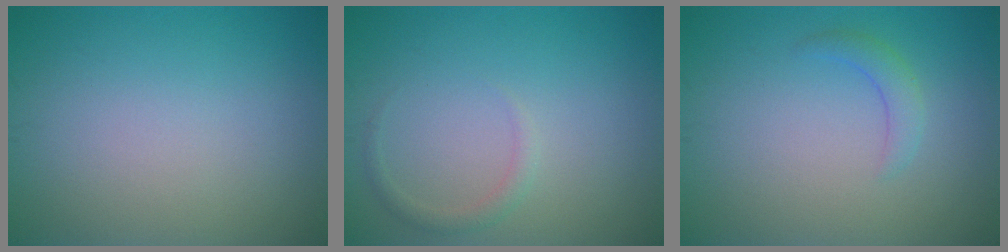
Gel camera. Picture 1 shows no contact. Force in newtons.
{"total": 1.2, "press": 1.2, "slide": 0.0}
{"total": 1.6, "press": 1.6, "slide": 0.2}